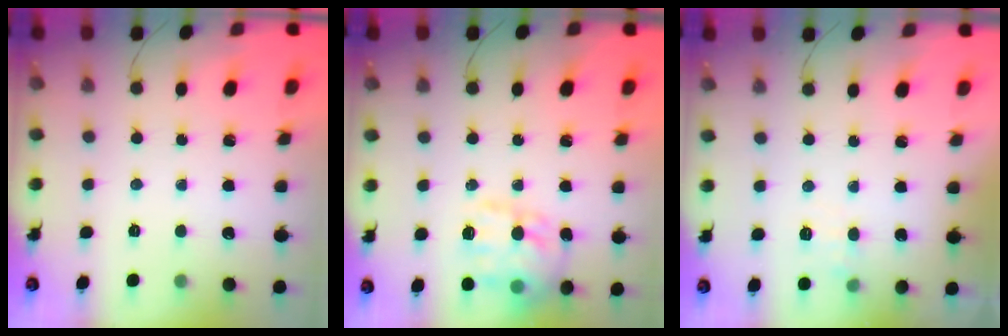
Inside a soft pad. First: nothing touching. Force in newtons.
{"total": 16.9, "press": 16.8, "slide": 1.2}
{"total": 5.5, "press": 5.2, "slide": 1.9}